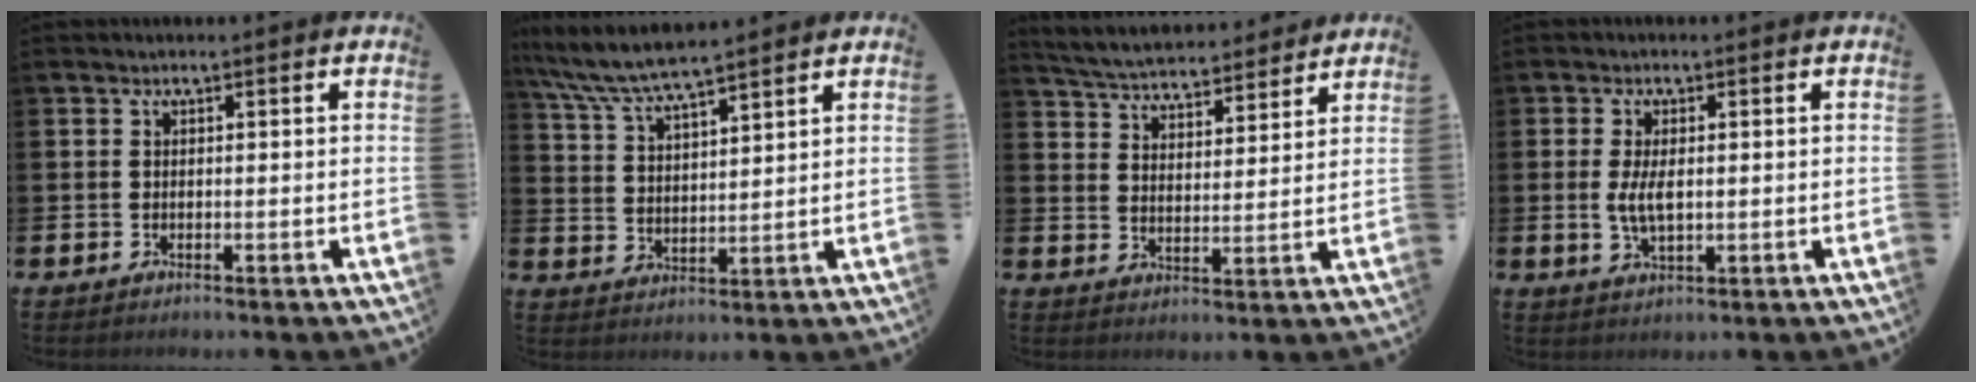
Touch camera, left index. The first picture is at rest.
{"total": 6.5, "force": [6.2, 0.6, 1.9], "torque": [-0.063, -0.029, 0.110]}
{"total": 5.3, "force": [5.2, 0.9, 0.6], "torque": [-0.038, -0.038, 0.091]}
{"total": 3.7, "force": [0.3, 1.6, 3.3], "torque": [-0.060, 0.003, 0.003]}